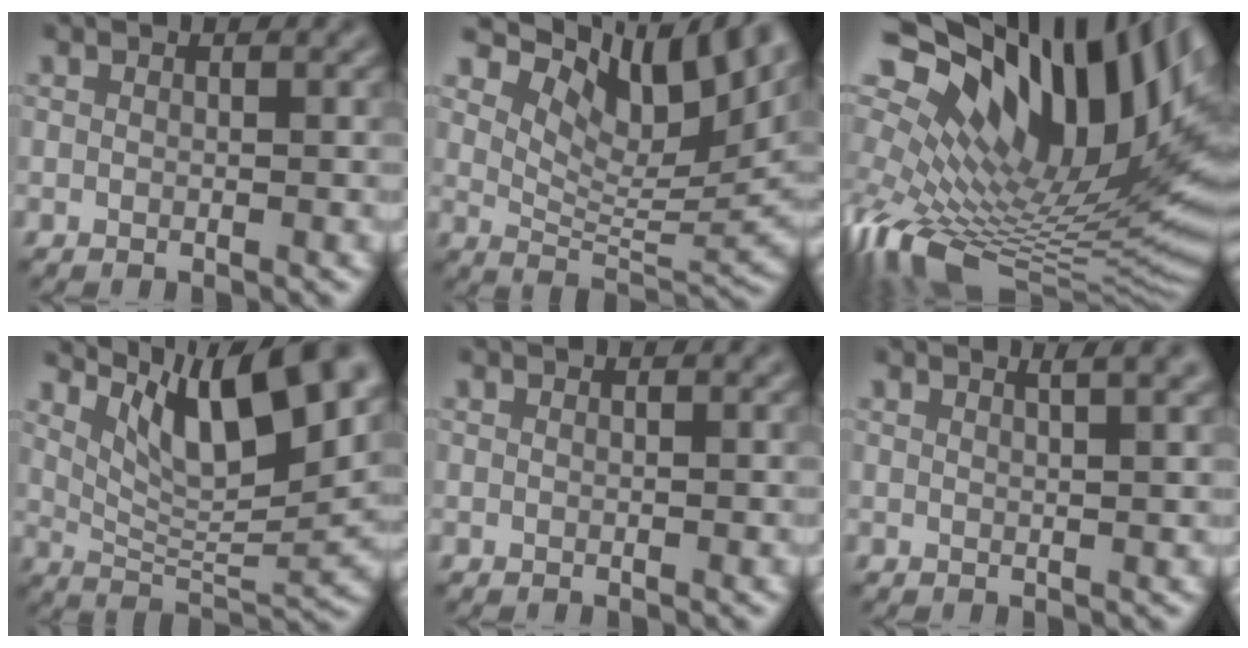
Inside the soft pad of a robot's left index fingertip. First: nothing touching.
{"total": 12.8, "force": [8.9, 4.0, 8.2], "torque": [-0.138, 0.013, 0.154]}
{"total": 18.4, "force": [4.6, 9.3, 15.2], "torque": [-0.261, 0.007, 0.092]}
{"total": 10.8, "force": [6.6, 3.3, 7.9], "torque": [-0.126, -0.001, 0.114]}
{"total": 0.0}
{"total": 3.3, "force": [2.1, 1.2, 2.2], "torque": [-0.010, 0.011, 0.002]}